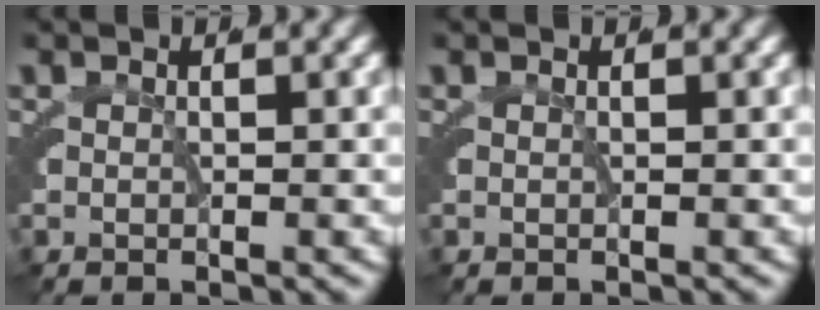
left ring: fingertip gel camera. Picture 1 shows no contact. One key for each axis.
{"total": 0.0}